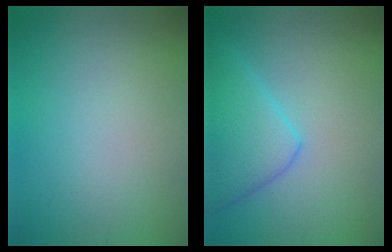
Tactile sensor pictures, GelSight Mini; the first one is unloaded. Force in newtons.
{"total": 4.7, "press": 4.7, "slide": 0.2}